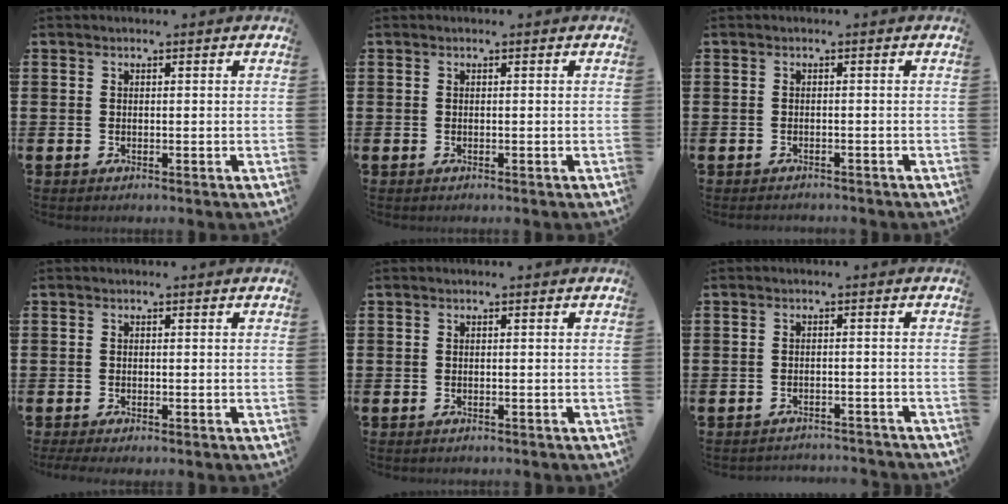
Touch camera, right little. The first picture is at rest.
{"total": 0.0}
{"total": 0.7, "force": [-0.7, 0.0, 0.0], "torque": [-0.001, -0.002, -0.015]}
{"total": 0.6, "force": [-0.5, 0.1, 0.4], "torque": [-0.008, -0.001, -0.009]}
{"total": 0.0}
{"total": 1.7, "force": [-1.7, -0.1, -0.2], "torque": [-0.002, 0.004, -0.036]}